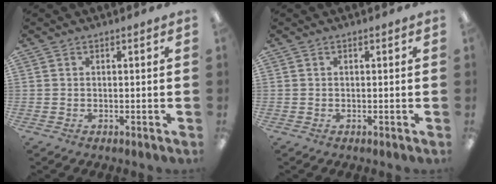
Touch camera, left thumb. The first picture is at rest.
{"total": 0.0}